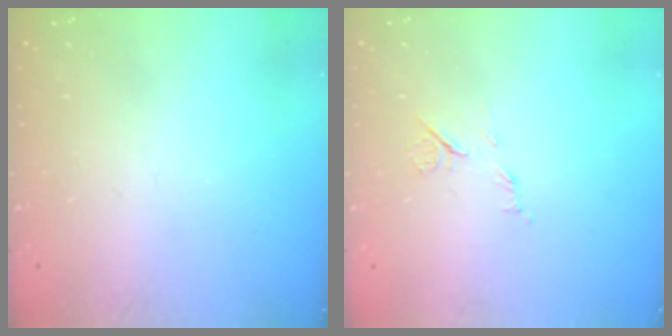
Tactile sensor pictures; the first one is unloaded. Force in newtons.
{"total": 6.3, "press": 6.3, "slide": 0.6}